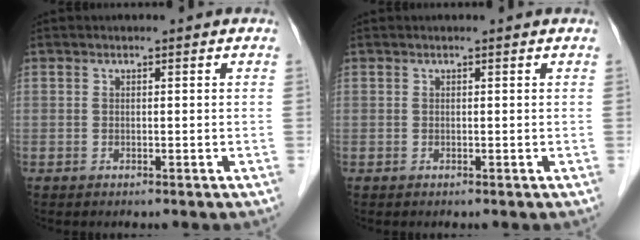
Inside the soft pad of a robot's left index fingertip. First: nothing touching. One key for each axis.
{"total": 1.2, "fx": 1.2, "fy": 0.1, "fz": 0.2, "tx": -0.010, "ty": 0.015, "tz": 0.016}